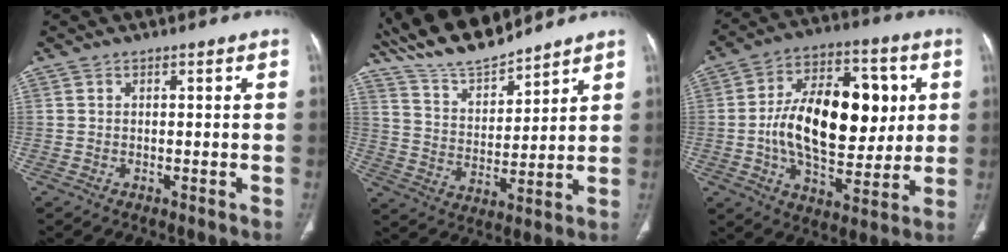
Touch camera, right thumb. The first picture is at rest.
{"total": 13.4, "force": [12.5, 2.6, 4.1], "torque": [-0.063, -0.057, 0.242]}
{"total": 23.1, "force": [2.1, 12.8, 19.0], "torque": [-0.278, 0.007, 0.034]}